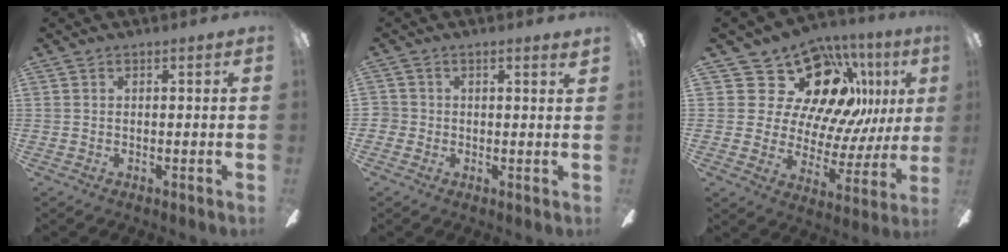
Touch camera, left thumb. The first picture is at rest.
{"total": 1.7, "force": [0.6, 1.4, 0.8], "torque": [-0.009, 0.003, 0.008]}
{"total": 20.6, "force": [11.3, 12.6, 11.7], "torque": [-0.214, -0.076, 0.220]}